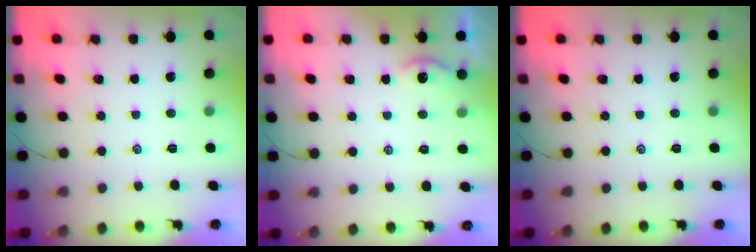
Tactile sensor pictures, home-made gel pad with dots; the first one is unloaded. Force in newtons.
{"total": 2.6, "press": 2.6, "slide": 0.3}
{"total": 0.0}